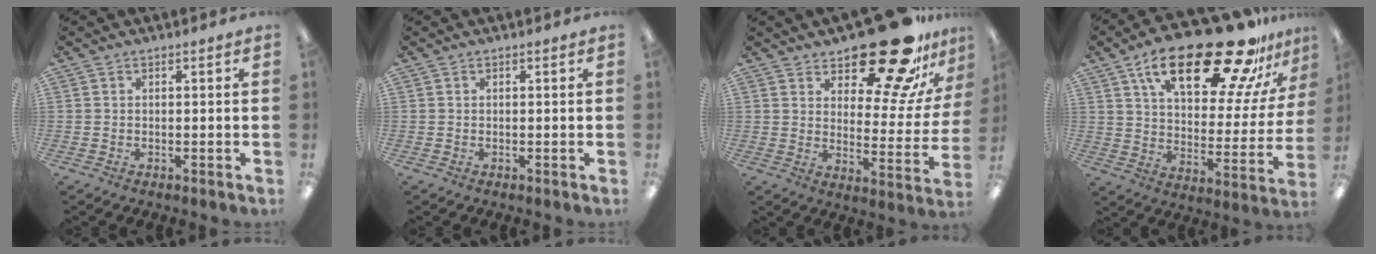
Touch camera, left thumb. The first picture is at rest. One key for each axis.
{"total": 0.0}
{"total": 22.0, "fx": 17.3, "fy": 7.5, "fz": 11.4, "tx": -0.149, "ty": -0.125, "tz": 0.284}
{"total": 27.2, "fx": 18.4, "fy": 9.5, "fz": 17.5, "tx": -0.261, "ty": -0.119, "tz": 0.299}